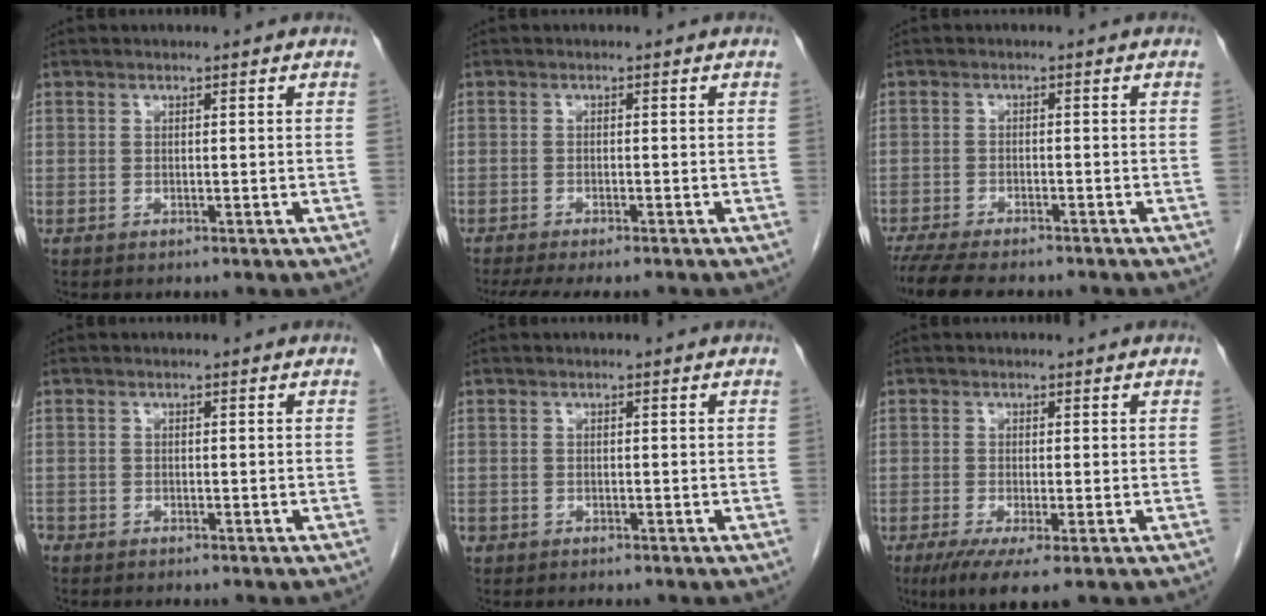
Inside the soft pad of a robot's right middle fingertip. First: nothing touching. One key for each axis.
{"total": 9.4, "fx": -8.0, "fy": 1.8, "fz": 4.7, "tx": -0.065, "ty": -0.012, "tz": -0.113}
{"total": 11.5, "fx": -9.8, "fy": 2.7, "fz": 5.4, "tx": -0.090, "ty": -0.012, "tz": -0.145}
{"total": 1.2, "fx": -1.0, "fy": 0.6, "fz": 0.2, "tx": -0.008, "ty": 0.000, "tz": -0.018}
{"total": 1.0, "fx": -0.6, "fy": 0.8, "fz": 0.2, "tx": -0.010, "ty": 0.002, "tz": -0.009}
{"total": 5.4, "fx": -2.7, "fy": 0.7, "fz": 4.6, "tx": -0.075, "ty": -0.016, "tz": -0.044}